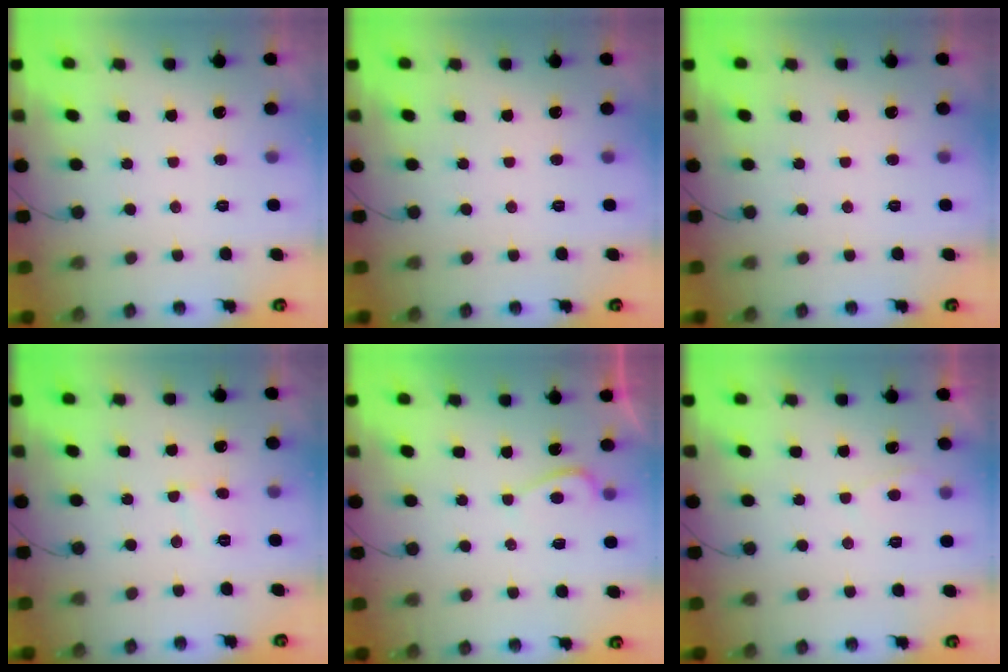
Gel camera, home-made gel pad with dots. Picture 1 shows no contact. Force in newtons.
{"total": 0.0}
{"total": 0.0}
{"total": 3.0, "press": 3.0, "slide": 0.3}
{"total": 2.4, "press": 2.4, "slide": 0.3}
{"total": 2.7, "press": 2.7, "slide": 0.2}